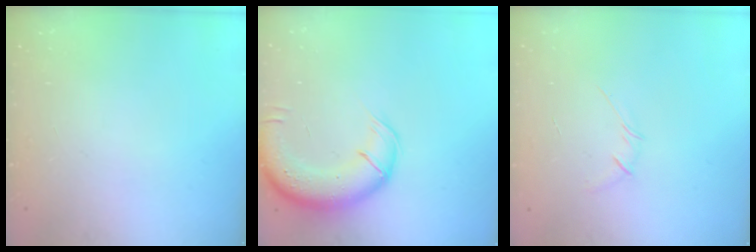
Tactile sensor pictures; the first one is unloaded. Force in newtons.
{"total": 15.0, "press": 14.6, "slide": 3.6}
{"total": 3.3, "press": 3.2, "slide": 0.9}